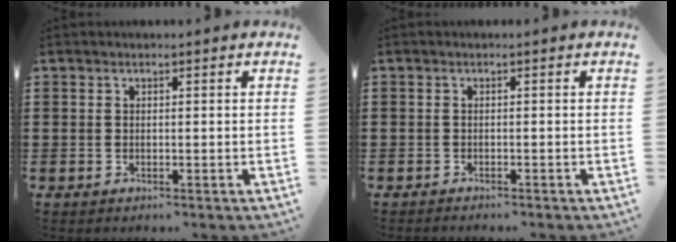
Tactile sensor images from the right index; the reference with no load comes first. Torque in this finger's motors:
{"motor_torque": [-1.14, 1.00, -0.53, -0.15]}